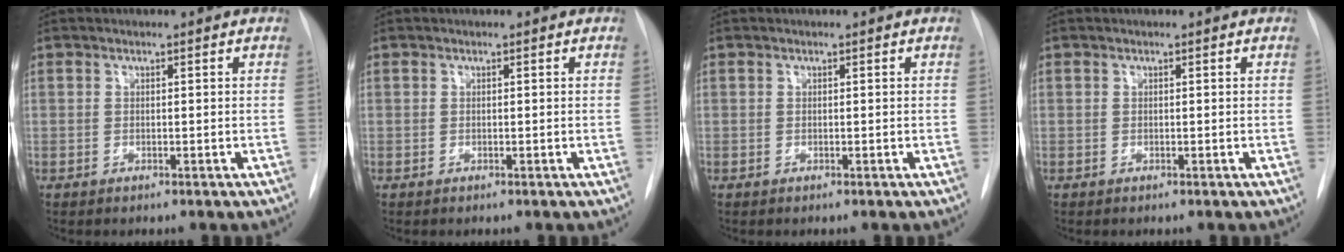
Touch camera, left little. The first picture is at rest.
{"total": 0.0}
{"total": 0.0}
{"total": 0.0}